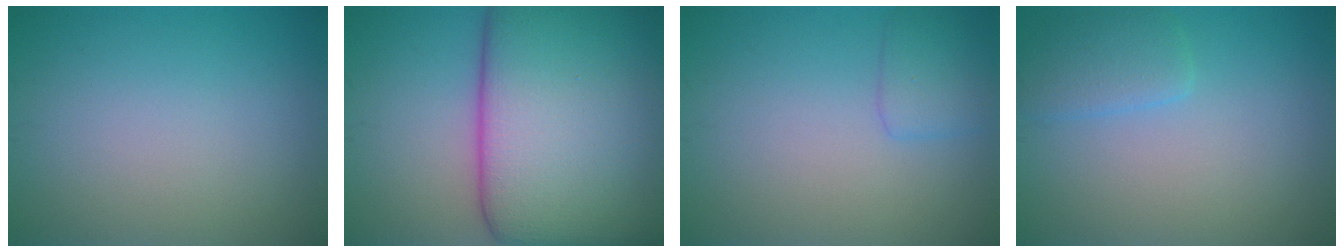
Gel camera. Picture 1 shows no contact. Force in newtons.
{"total": 20.4, "press": 20.4, "slide": 0.6}
{"total": 2.0, "press": 1.9, "slide": 0.1}
{"total": 2.4, "press": 2.3, "slide": 0.2}